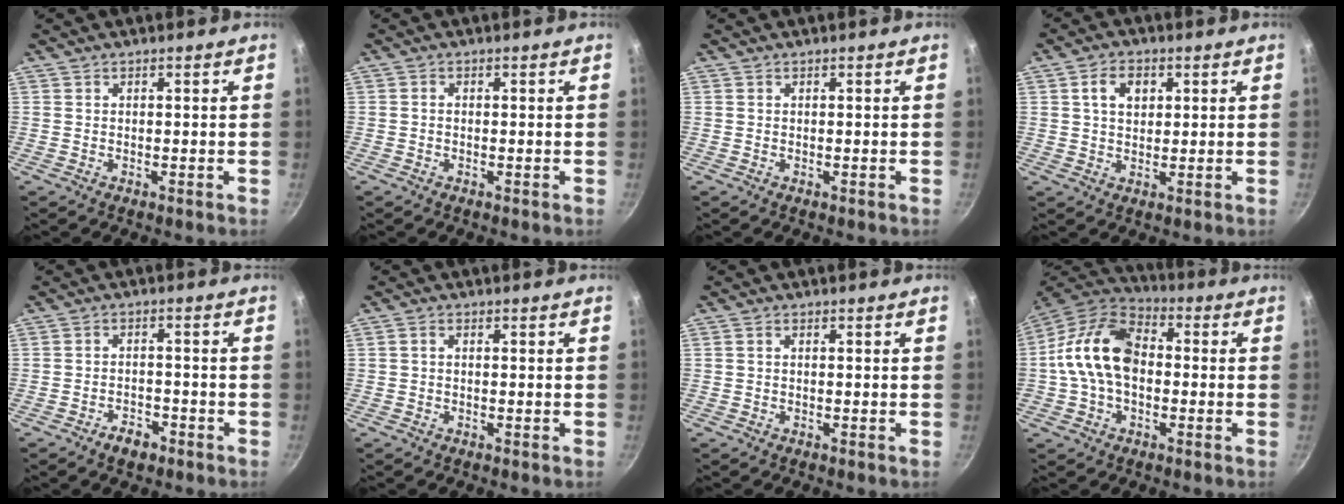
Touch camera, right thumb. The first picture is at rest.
{"total": 0.7, "force": [-0.2, 0.5, 0.4], "torque": [-0.007, 0.005, -0.004]}
{"total": 0.0}
{"total": 5.2, "force": [1.6, 3.7, 3.4], "torque": [-0.042, 0.001, 0.027]}
{"total": 4.0, "force": [-2.8, 2.2, 1.9], "torque": [-0.022, 0.024, -0.043]}
{"total": 1.2, "force": [-0.1, 0.8, 0.9], "torque": [-0.023, 0.008, -0.003]}
{"total": 0.7, "force": [-0.1, 0.4, 0.6], "torque": [-0.015, 0.006, -0.001]}
{"total": 14.9, "force": [-0.3, 10.1, 11.0], "torque": [-0.175, 0.038, -0.022]}